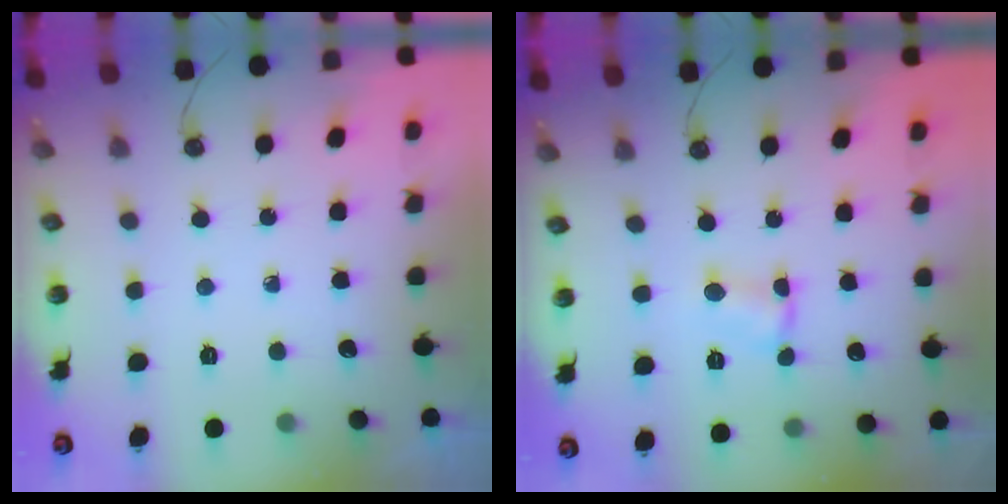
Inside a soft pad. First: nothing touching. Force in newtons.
{"total": 1.7, "press": 1.6, "slide": 0.2}